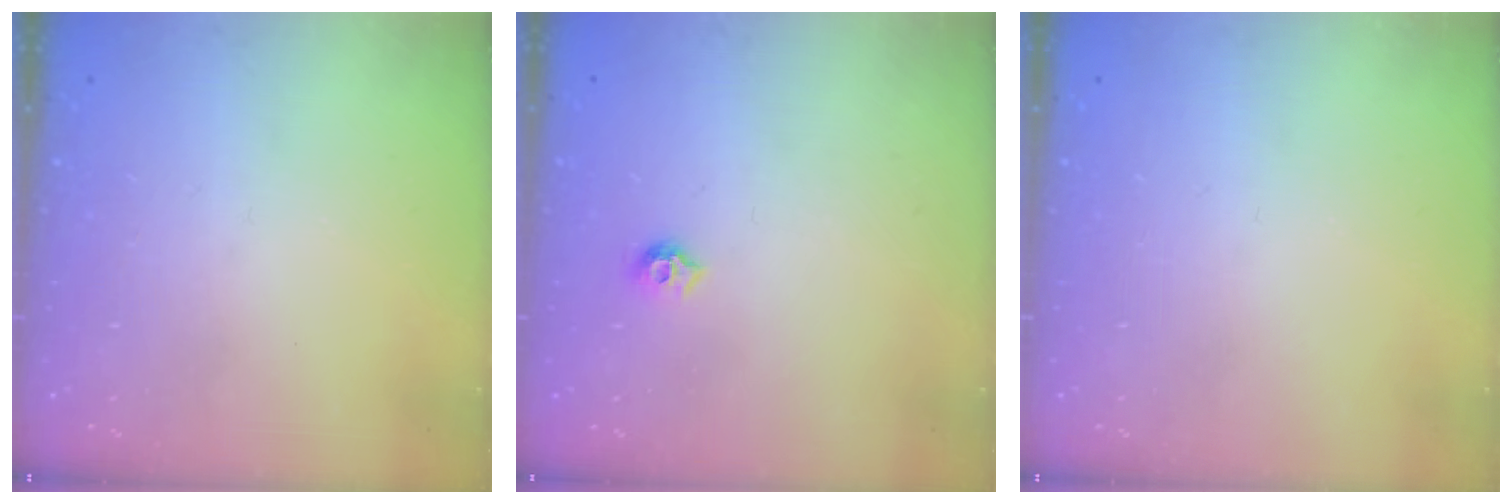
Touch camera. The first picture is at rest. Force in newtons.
{"total": 5.8, "press": 5.7, "slide": 0.8}
{"total": 0.0}